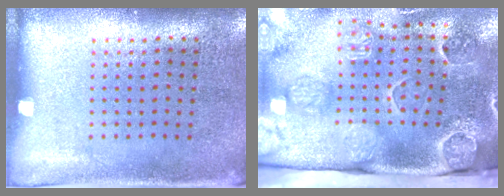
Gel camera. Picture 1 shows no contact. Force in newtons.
{"total": 3.7, "press": 3.3, "slide": 1.7}